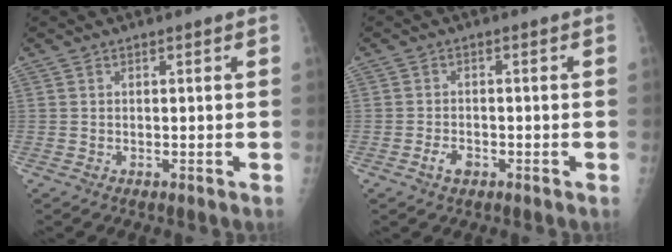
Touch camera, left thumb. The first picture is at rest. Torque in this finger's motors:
{"motor_torque": [-0.33, 0.29, 0.26, 0.19, 0.01]}